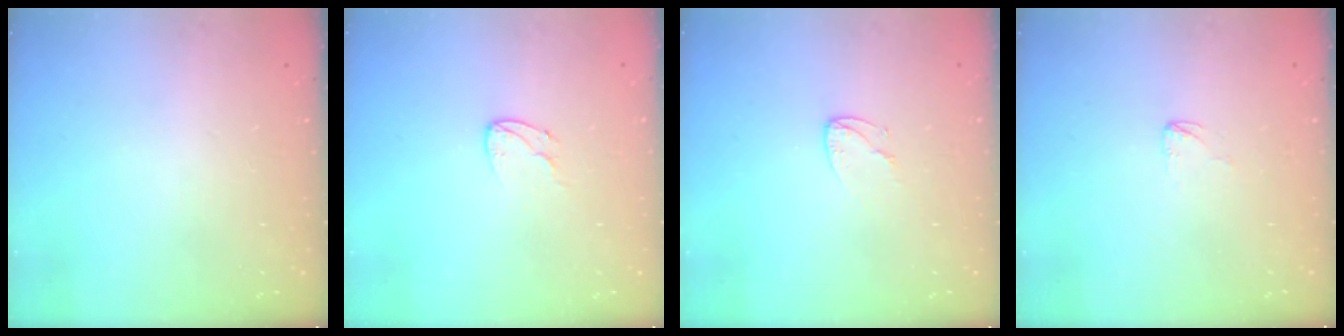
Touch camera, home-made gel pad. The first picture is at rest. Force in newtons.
{"total": 5.6, "press": 5.6, "slide": 0.7}
{"total": 4.3, "press": 4.2, "slide": 0.5}
{"total": 2.1, "press": 2.1, "slide": 0.2}